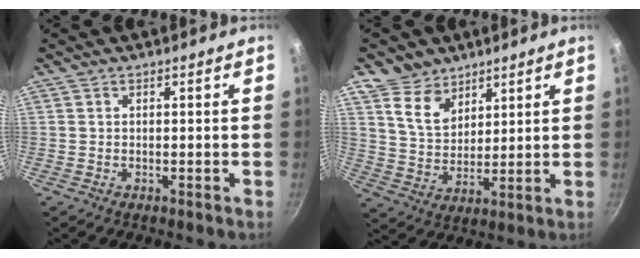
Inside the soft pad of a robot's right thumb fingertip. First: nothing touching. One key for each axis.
{"total": 8.2, "fx": 5.4, "fy": 5.7, "fz": 2.7, "tx": -0.015, "ty": -0.035, "tz": 0.104}